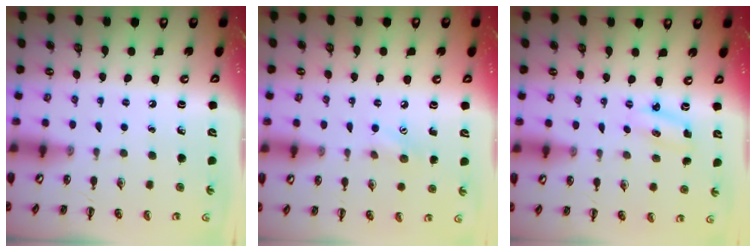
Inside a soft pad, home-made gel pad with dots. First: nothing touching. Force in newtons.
{"total": 6.5, "press": 6.4, "slide": 1.2}
{"total": 2.5, "press": 2.5, "slide": 0.4}